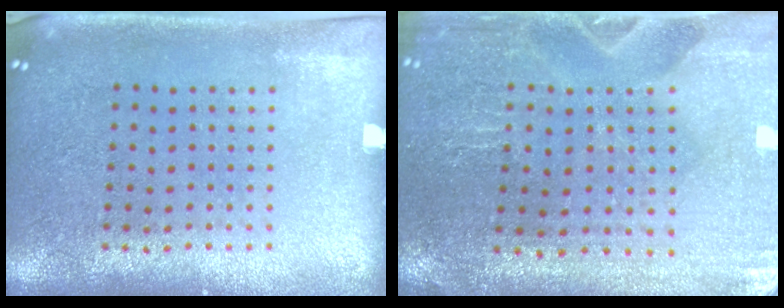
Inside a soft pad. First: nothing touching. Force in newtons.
{"total": 0.6, "press": 0.6, "slide": 0.0}